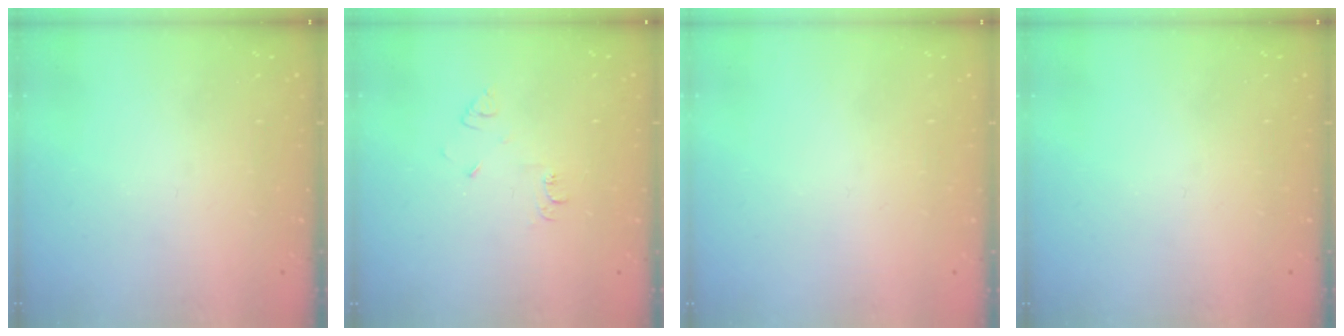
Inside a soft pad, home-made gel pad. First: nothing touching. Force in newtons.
{"total": 4.9, "press": 4.8, "slide": 0.7}
{"total": 1.8, "press": 1.8, "slide": 0.1}
{"total": 0.0}